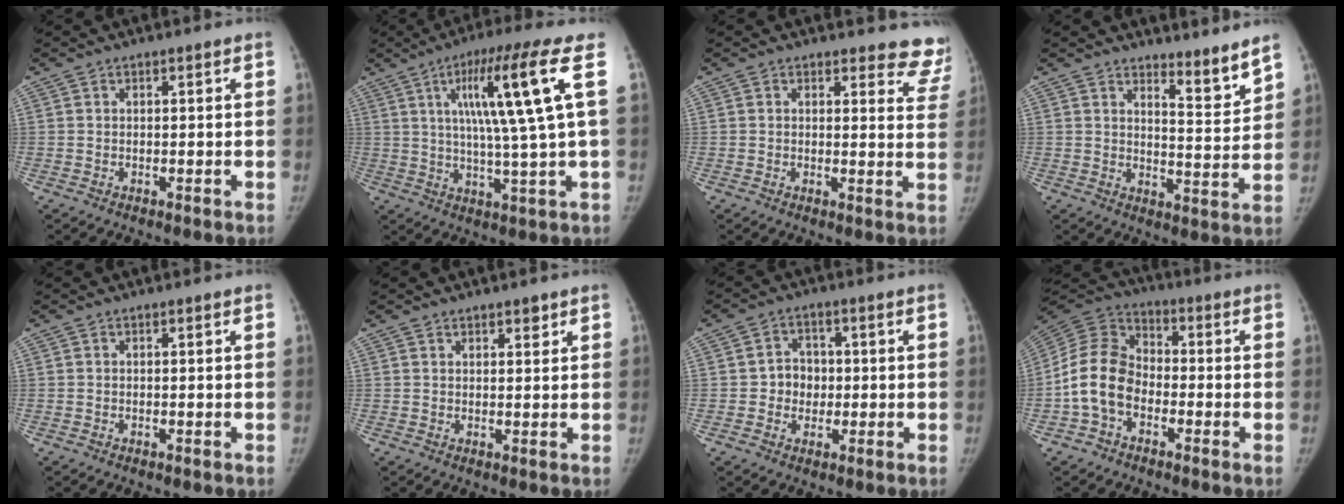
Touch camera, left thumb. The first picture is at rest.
{"total": 14.5, "force": [3.9, -0.1, 14.0], "torque": [-0.252, -0.007, 0.065]}
{"total": 8.8, "force": [8.4, 2.6, 0.2], "torque": [0.055, -0.070, 0.053]}
{"total": 6.3, "force": [5.5, 0.8, 2.9], "torque": [-0.027, -0.057, 0.085]}
{"total": 0.0}
{"total": 2.1, "force": [1.6, 1.1, 0.9], "torque": [0.006, -0.007, 0.020]}
{"total": 5.2, "force": [-0.2, 4.6, 2.3], "torque": [-0.003, 0.009, -0.009]}
{"total": 12.3, "force": [-3.3, 8.9, 7.8], "torque": [-0.146, 0.033, -0.076]}